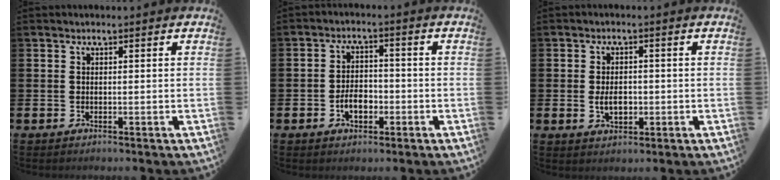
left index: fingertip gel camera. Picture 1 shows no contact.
{"total": 3.9, "force": [-1.4, 2.4, 2.7], "torque": [-0.039, 0.000, -0.030]}
{"total": 3.1, "force": [-0.3, 2.0, 2.4], "torque": [-0.028, -0.003, -0.011]}